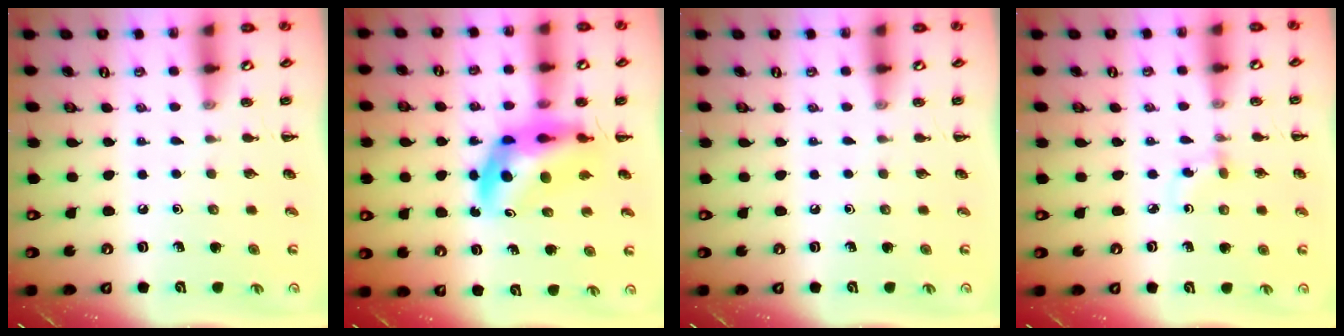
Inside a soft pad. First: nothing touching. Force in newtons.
{"total": 12.4, "press": 11.7, "slide": 4.0}
{"total": 0.0}
{"total": 2.5, "press": 2.2, "slide": 1.1}